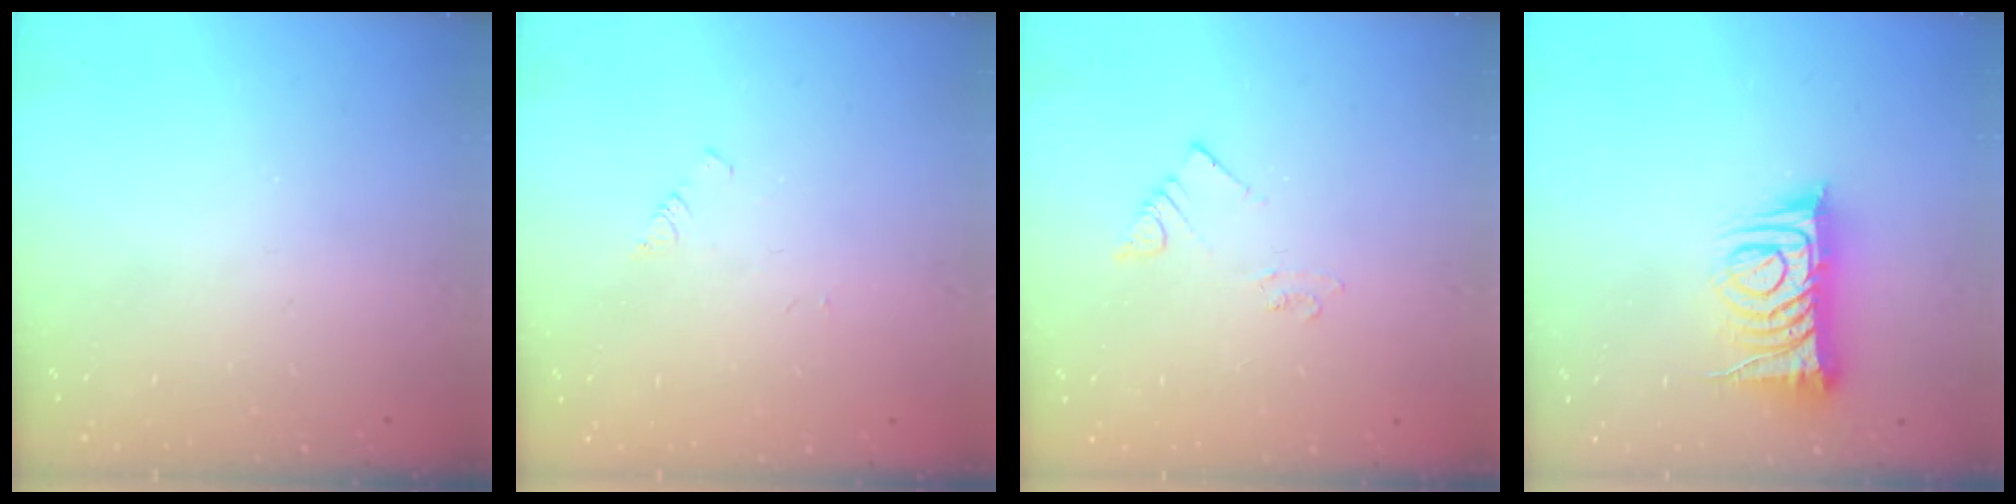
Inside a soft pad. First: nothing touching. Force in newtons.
{"total": 1.3, "press": 1.3, "slide": 0.2}
{"total": 1.9, "press": 1.9, "slide": 0.3}
{"total": 11.9, "press": 11.8, "slide": 1.1}